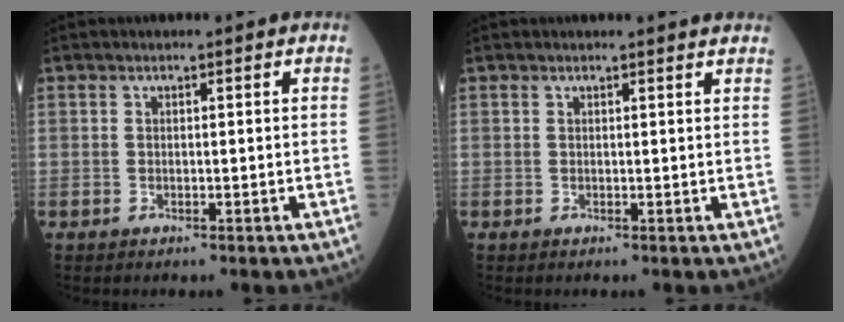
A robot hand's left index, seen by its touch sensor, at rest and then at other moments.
{"total": 1.4, "force": [1.4, -0.2, -0.2], "torque": [0.004, -0.004, -0.002]}